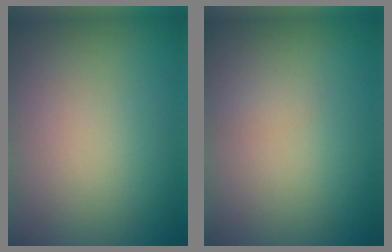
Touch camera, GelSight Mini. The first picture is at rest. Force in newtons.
{"total": 0.6, "press": 0.6, "slide": 0.0}